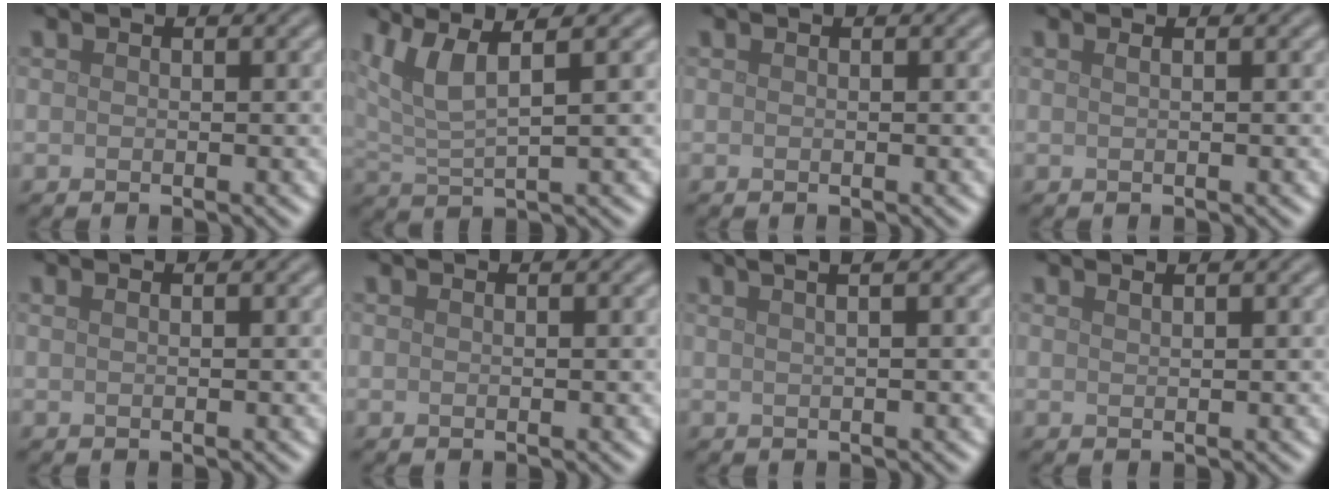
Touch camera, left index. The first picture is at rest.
{"total": 5.3, "force": [2.8, 1.4, 4.3], "torque": [-0.095, 0.012, 0.060]}
{"total": 0.0}
{"total": 1.0, "force": [0.4, 0.5, 0.8], "torque": [-0.008, 0.000, -0.002]}
{"total": 0.9, "force": [0.4, 0.4, 0.7], "torque": [-0.008, -0.001, 0.001]}
{"total": 0.0}
{"total": 4.7, "force": [2.5, 2.2, 3.3], "torque": [-0.019, 0.036, 0.004]}
{"total": 0.8, "force": [0.7, 0.3, 0.4], "torque": [0.000, -0.002, 0.007]}